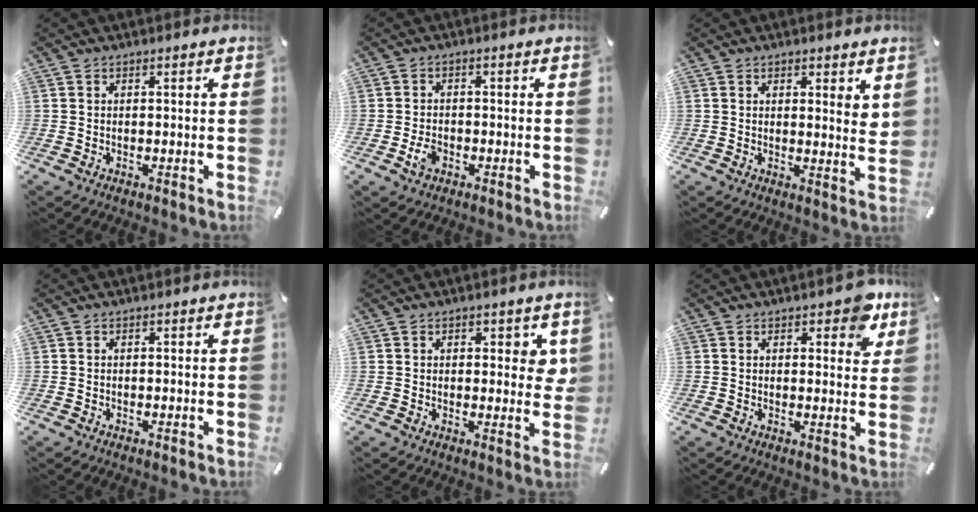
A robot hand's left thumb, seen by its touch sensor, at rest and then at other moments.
{"total": 3.3, "force": [-1.3, 2.2, 2.0], "torque": [-0.041, 0.004, -0.024]}
{"total": 3.4, "force": [2.3, 1.0, 2.3], "torque": [-0.026, -0.017, 0.035]}
{"total": 0.0}
{"total": 4.2, "force": [1.6, 2.4, 3.1], "torque": [-0.030, -0.006, 0.021]}
{"total": 6.5, "force": [4.1, 3.5, 3.6], "torque": [-0.032, -0.017, 0.067]}